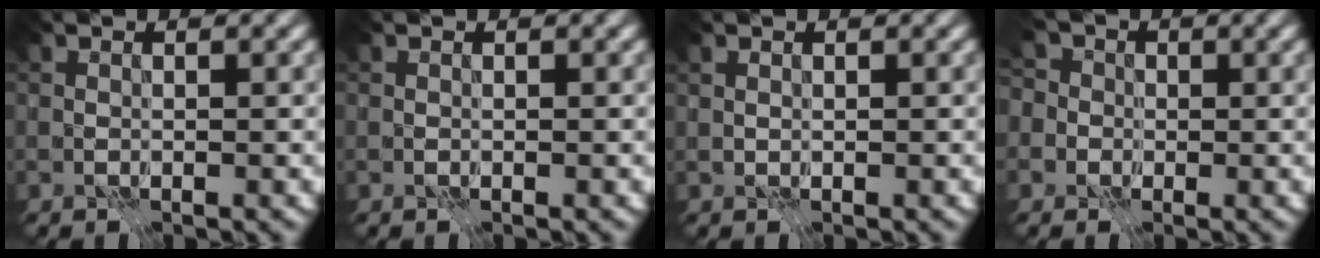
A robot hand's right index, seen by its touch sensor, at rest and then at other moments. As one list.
[{"total": 0.0}, {"total": 0.7, "force": [0.2, -0.6, -0.3], "torque": [0.009, -0.001, 0.004]}, {"total": 6.2, "force": [1.9, 5.2, 2.8], "torque": [-0.038, 0.035, -0.018]}]